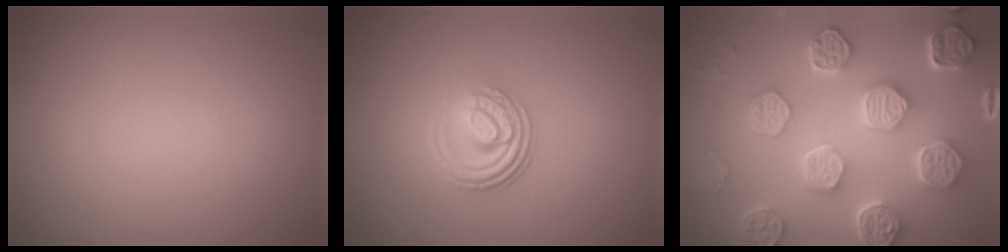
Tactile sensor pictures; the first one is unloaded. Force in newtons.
{"total": 3.9, "press": 2.6, "slide": 2.9}
{"total": 8.6, "press": 6.6, "slide": 5.5}